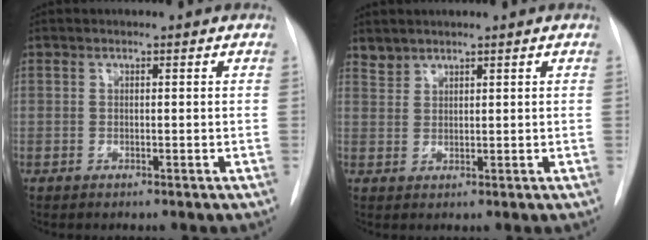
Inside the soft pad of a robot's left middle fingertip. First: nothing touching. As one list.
[{"total": 1.8, "force": [1.7, 0.5, -0.2], "torque": [0.007, 0.007, 0.035]}]